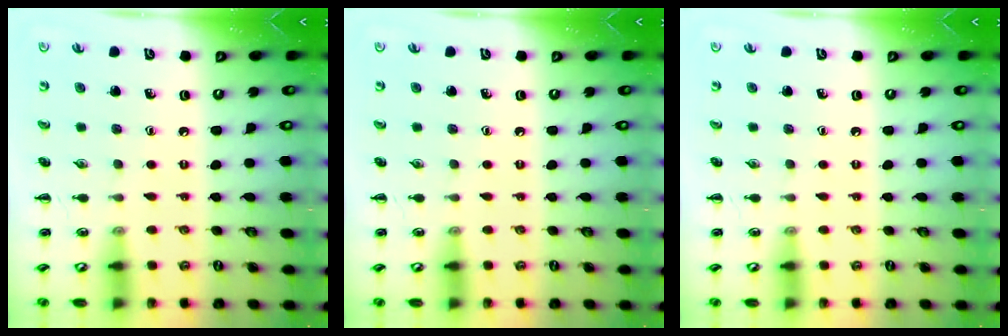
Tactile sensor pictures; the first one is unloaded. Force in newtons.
{"total": 0.0}
{"total": 0.0}